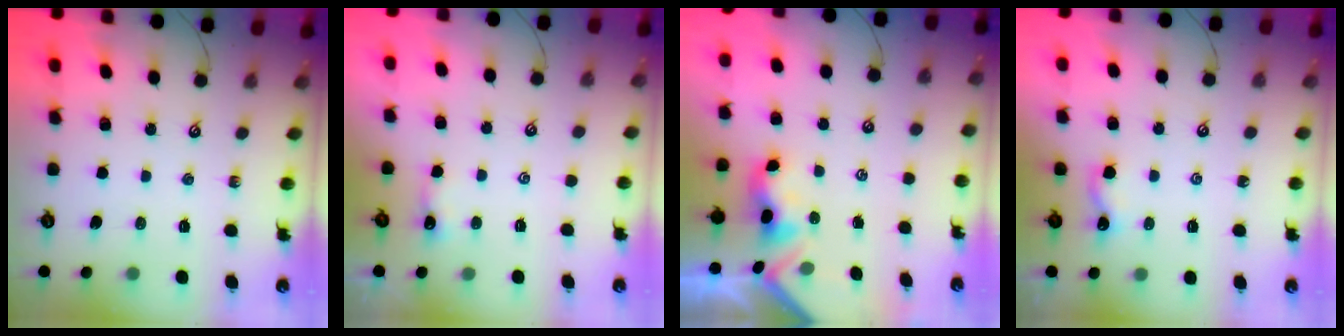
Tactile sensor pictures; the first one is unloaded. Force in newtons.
{"total": 0.0}
{"total": 1.0, "press": 0.9, "slide": 0.5}
{"total": 3.7, "press": 3.6, "slide": 0.7}